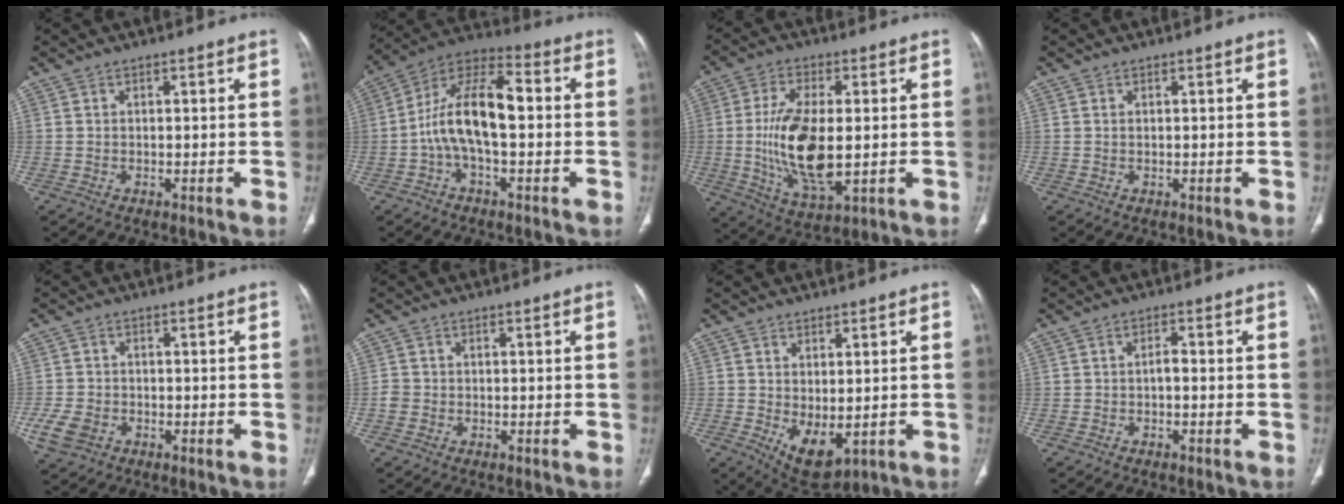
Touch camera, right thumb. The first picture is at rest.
{"total": 13.8, "force": [-1.0, 6.4, 12.2], "torque": [-0.221, 0.046, -0.029]}
{"total": 15.1, "force": [-0.8, 6.8, 13.5], "torque": [-0.257, -0.021, -0.007]}
{"total": 0.0}
{"total": 5.6, "force": [-2.2, 4.3, 3.0], "torque": [-0.066, 0.008, -0.035]}
{"total": 2.5, "force": [-0.7, 2.4, 0.6], "torque": [-0.001, 0.010, -0.018]}
{"total": 7.0, "force": [-0.9, 3.7, 5.9], "torque": [-0.085, -0.013, 0.007]}
{"total": 1.4, "force": [-0.4, 0.7, 1.2], "torque": [-0.017, 0.007, -0.010]}